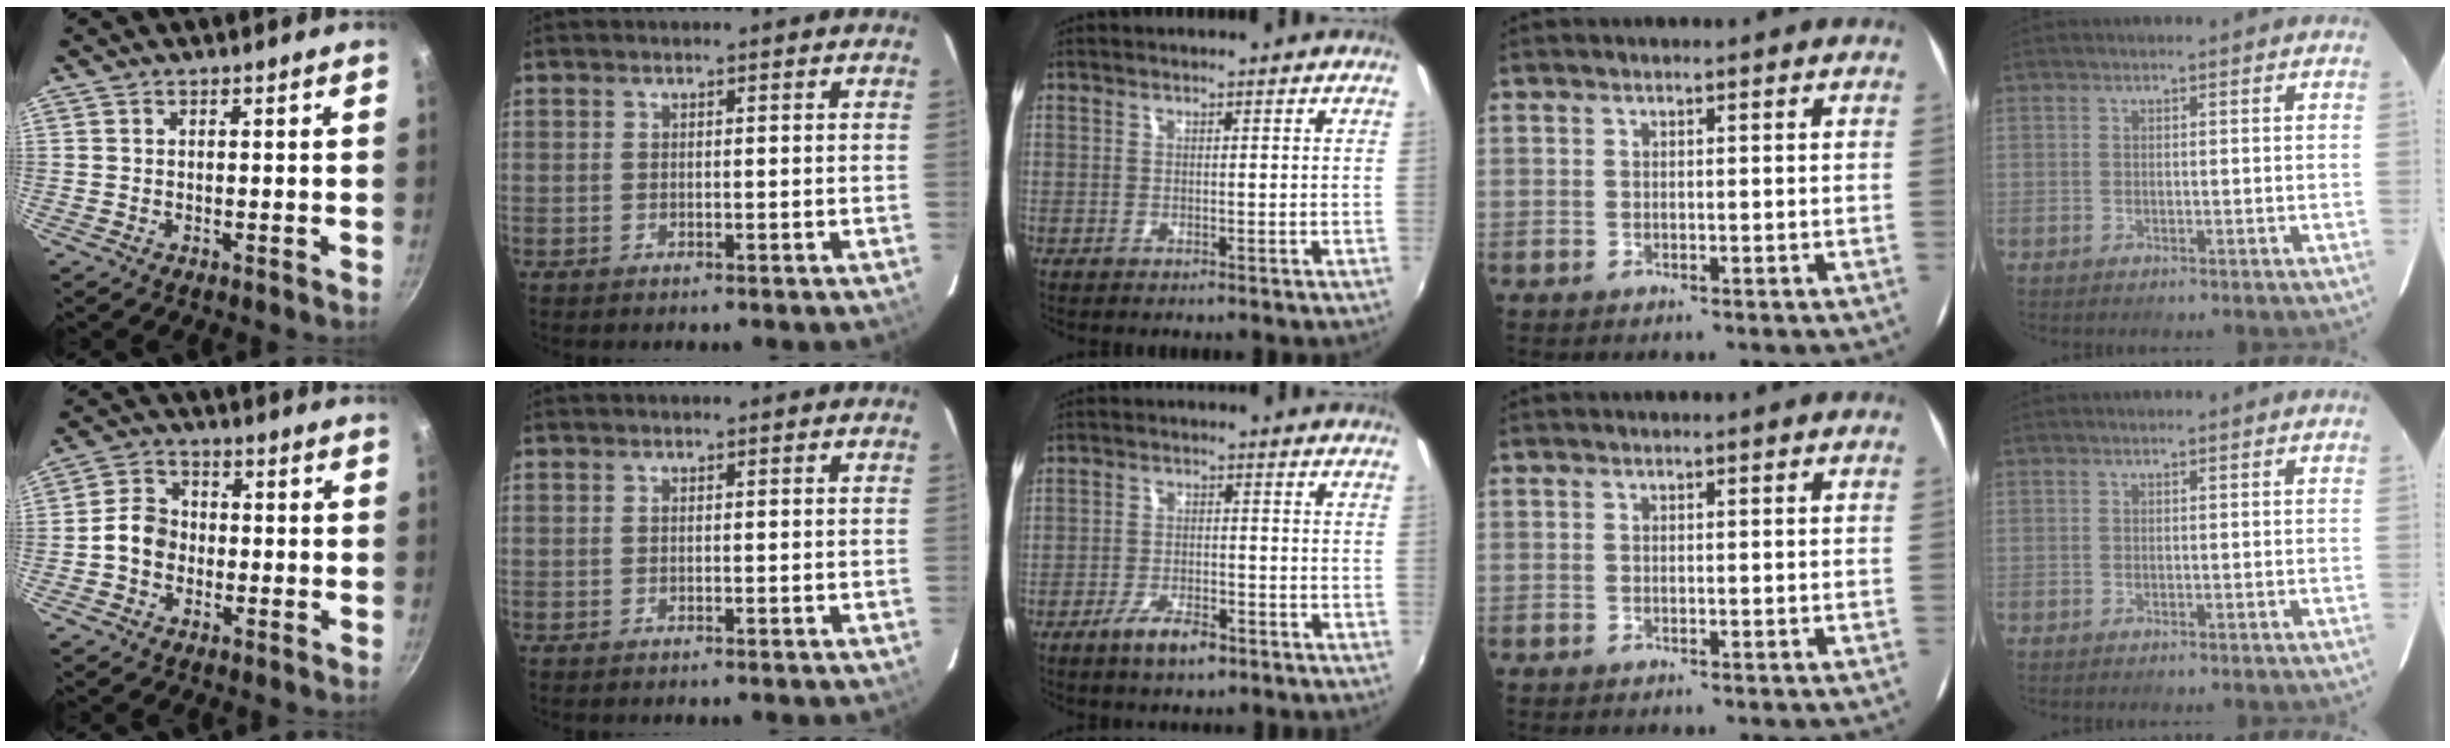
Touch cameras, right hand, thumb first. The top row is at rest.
{"thumb": {"total": 6.1, "force": [-1.3, 5.0, 3.2], "torque": [-0.029, 0.025, -0.035]}, "middle": {"total": 5.7, "force": [-3.8, 2.0, 3.9], "torque": [-0.091, -0.008, -0.065]}}